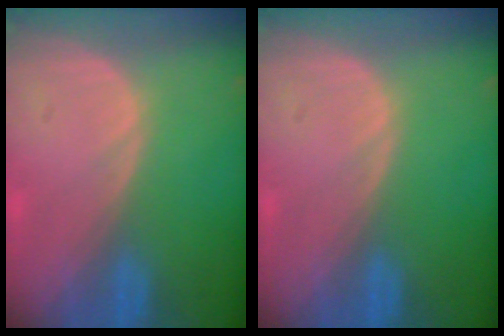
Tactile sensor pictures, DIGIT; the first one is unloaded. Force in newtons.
{"total": 0.0}